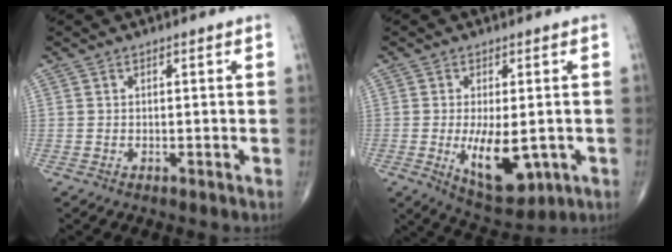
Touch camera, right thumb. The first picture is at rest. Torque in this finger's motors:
{"motor_torque": [3.52, 1.49, 1.55, -0.27, 0.43]}